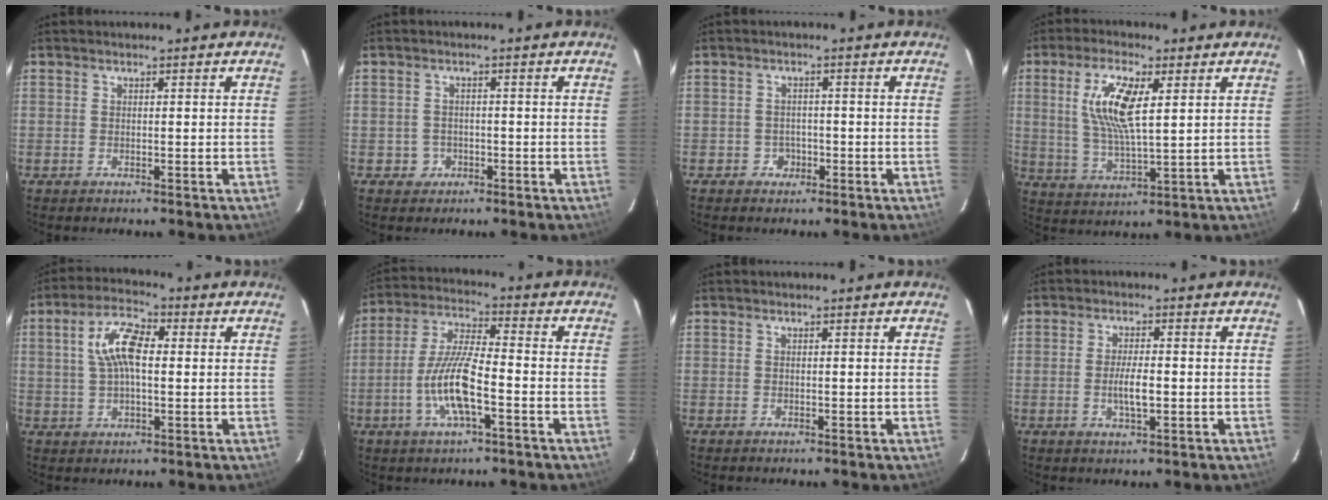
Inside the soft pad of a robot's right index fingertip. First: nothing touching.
{"total": 2.7, "force": [-1.1, 2.5, 0.2], "torque": [-0.008, 0.006, -0.015]}
{"total": 2.7, "force": [-1.2, 2.4, 0.2], "torque": [-0.006, 0.008, -0.017]}
{"total": 10.3, "force": [3.0, 3.1, 9.4], "torque": [-0.187, 0.004, 0.061]}
{"total": 8.7, "force": [1.3, 4.1, 7.6], "torque": [-0.150, 0.021, 0.025]}
{"total": 10.9, "force": [-3.8, 2.2, 9.9], "torque": [-0.208, -0.001, -0.074]}
{"total": 0.0}
{"total": 4.4, "force": [-0.8, 1.2, 4.1], "torque": [-0.079, -0.004, -0.013]}